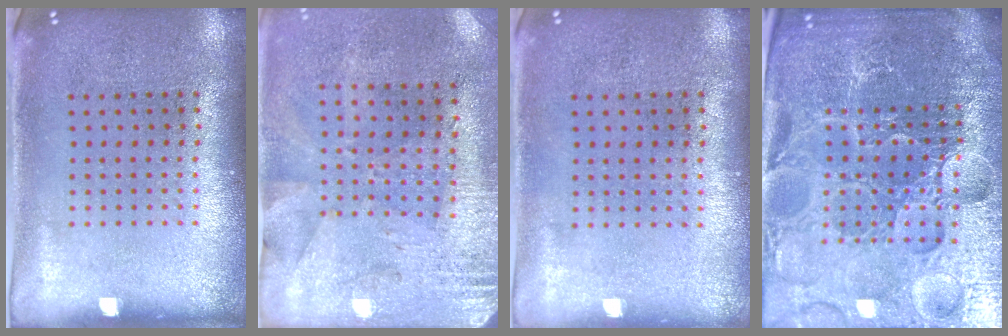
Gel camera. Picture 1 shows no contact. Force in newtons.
{"total": 2.8, "press": 2.2, "slide": 1.6}
{"total": 0.0}
{"total": 6.2, "press": 5.6, "slide": 2.8}